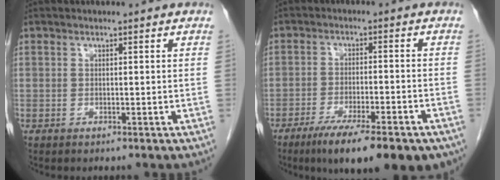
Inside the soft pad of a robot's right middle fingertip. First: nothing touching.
{"total": 15.7, "force": [-10.8, 3.3, 10.9], "torque": [-0.124, -0.017, -0.159]}